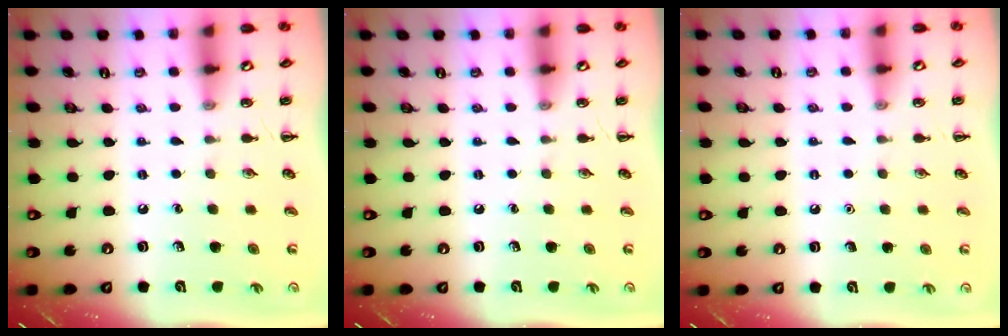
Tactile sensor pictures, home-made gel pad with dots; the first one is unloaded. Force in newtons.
{"total": 0.0}
{"total": 1.6, "press": 1.6, "slide": 0.1}